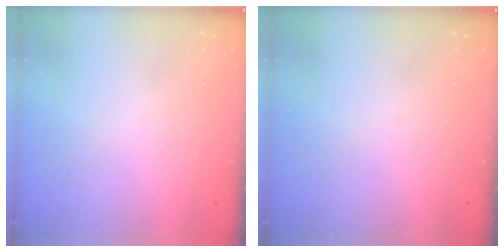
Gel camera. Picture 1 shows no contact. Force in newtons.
{"total": 0.0}